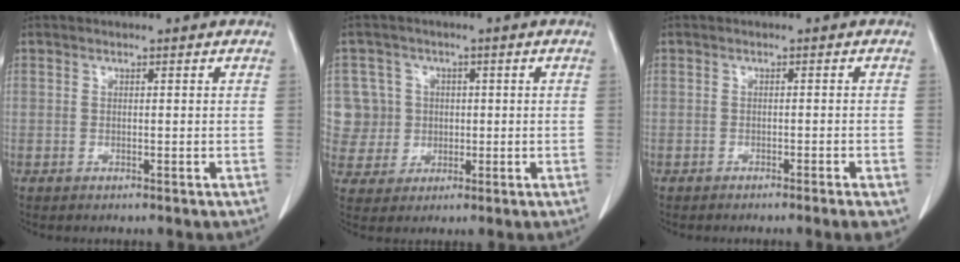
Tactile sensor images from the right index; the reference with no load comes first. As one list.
[{"total": 7.6, "force": [0.7, 7.5, 0.1], "torque": [-0.005, 0.026, 0.025]}, {"total": 3.9, "force": [-2.3, 0.6, 3.1], "torque": [-0.029, -0.008, -0.030]}]